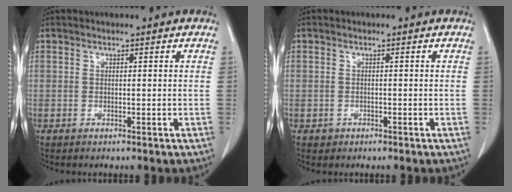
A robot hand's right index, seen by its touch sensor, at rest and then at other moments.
{"total": 1.3, "force": [-0.6, 1.1, -0.1], "torque": [-0.001, 0.005, -0.008]}